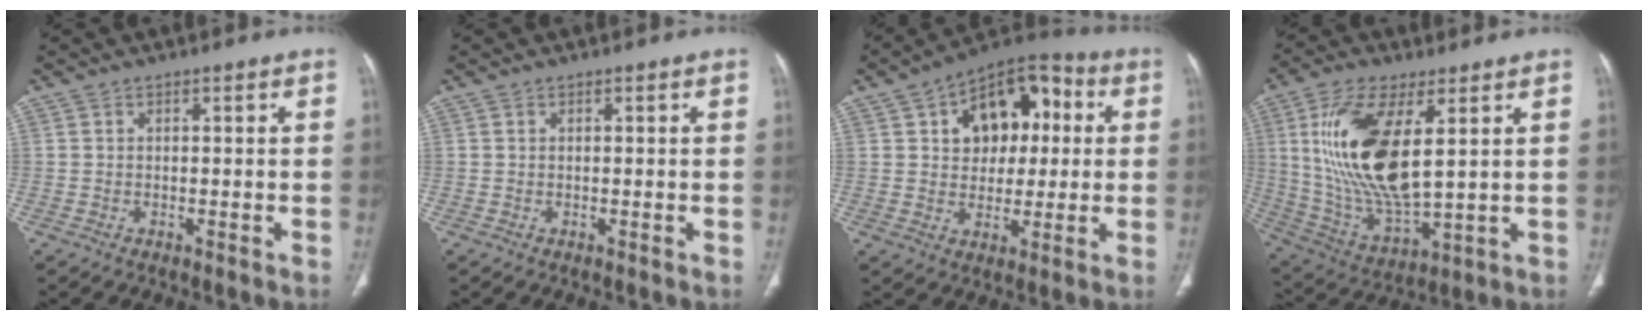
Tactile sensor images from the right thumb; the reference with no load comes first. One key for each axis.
{"total": 0.0}
{"total": 15.8, "fx": 3.8, "fy": 10.5, "fz": 11.2, "tx": -0.112, "ty": 0.021, "tz": 0.052}
{"total": 19.9, "fx": 4.7, "fy": 8.4, "fz": 17.5, "tx": -0.346, "ty": -0.025, "tz": 0.097}